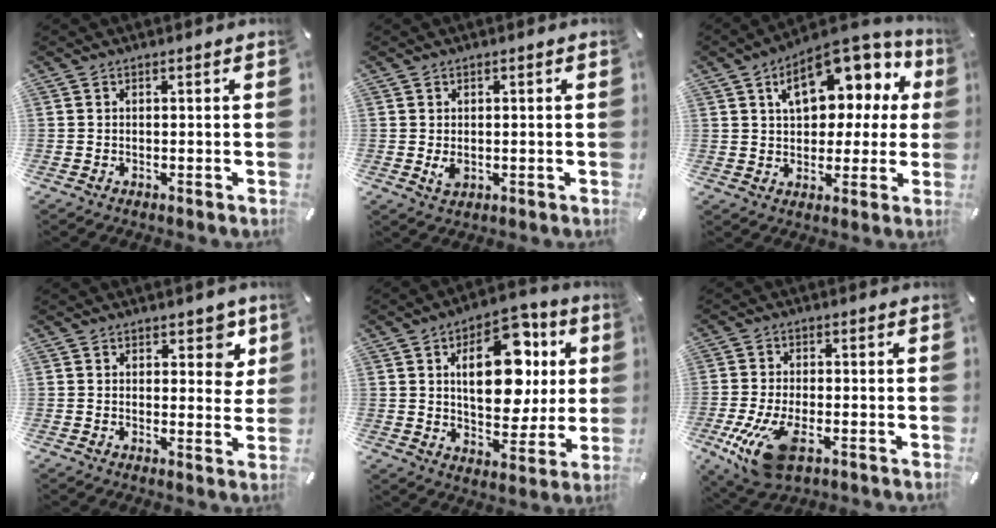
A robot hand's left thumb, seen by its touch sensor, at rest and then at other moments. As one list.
[{"total": 2.4, "force": [-0.2, 1.8, 1.7], "torque": [-0.037, 0.000, -0.004]}, {"total": 14.7, "force": [6.6, 9.0, 9.5], "torque": [-0.145, -0.029, 0.117]}, {"total": 5.9, "force": [3.1, 3.6, 3.5], "torque": [-0.013, -0.017, 0.045]}, {"total": 19.7, "force": [5.5, 11.8, 14.8], "torque": [-0.208, -0.011, 0.090]}, {"total": 12.1, "force": [-4.9, 6.0, 9.2], "torque": [-0.208, 0.000, -0.086]}]